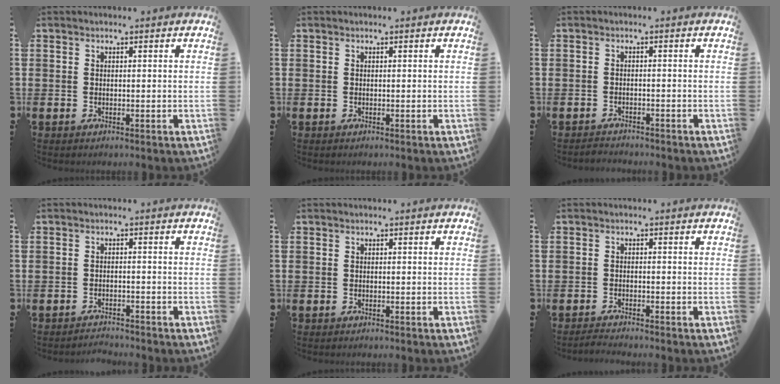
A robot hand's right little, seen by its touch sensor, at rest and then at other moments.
{"total": 0.0}
{"total": 1.2, "force": [-1.1, 0.0, -0.1], "torque": [-0.002, 0.003, -0.024]}
{"total": 1.6, "force": [-1.6, -0.1, -0.2], "torque": [-0.001, 0.005, -0.034]}
{"total": 0.0}
{"total": 1.2, "force": [-1.1, -0.1, 0.3], "torque": [-0.007, 0.001, -0.022]}